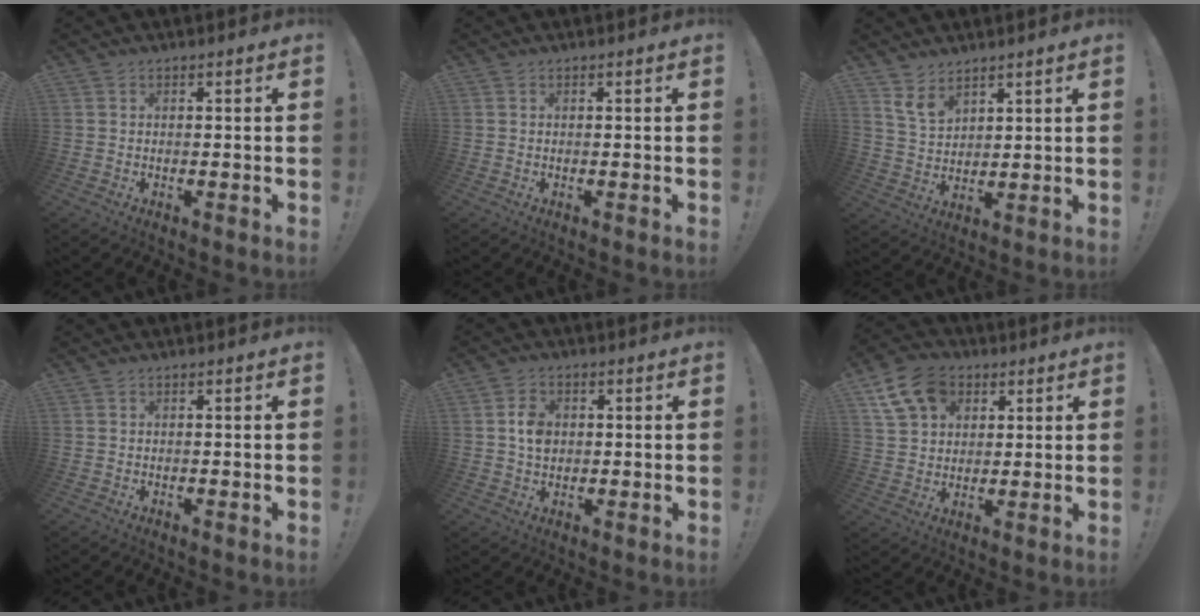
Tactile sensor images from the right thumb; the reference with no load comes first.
{"total": 0.0}
{"total": 6.7, "force": [5.1, 3.3, 2.9], "torque": [-0.055, -0.031, 0.098]}
{"total": 0.0}
{"total": 5.8, "force": [0.5, 4.6, 3.6], "torque": [-0.051, 0.006, 0.009]}
{"total": 13.5, "force": [6.1, 10.1, 6.4], "torque": [-0.106, -0.020, 0.124]}